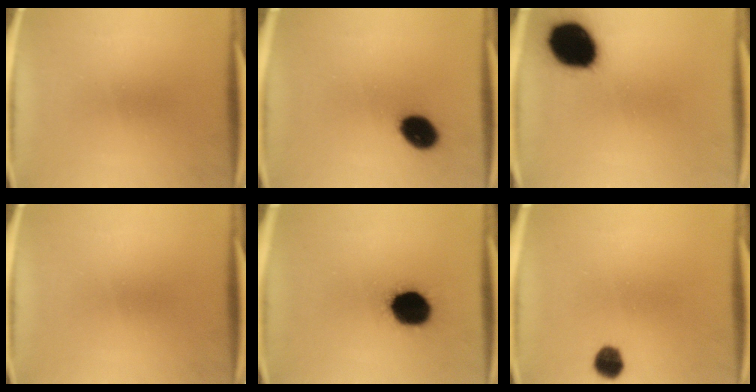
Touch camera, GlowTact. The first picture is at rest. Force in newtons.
{"total": 8.6}
{"total": 18.3}
{"total": 0.0}
{"total": 14.2}
{"total": 4.5}